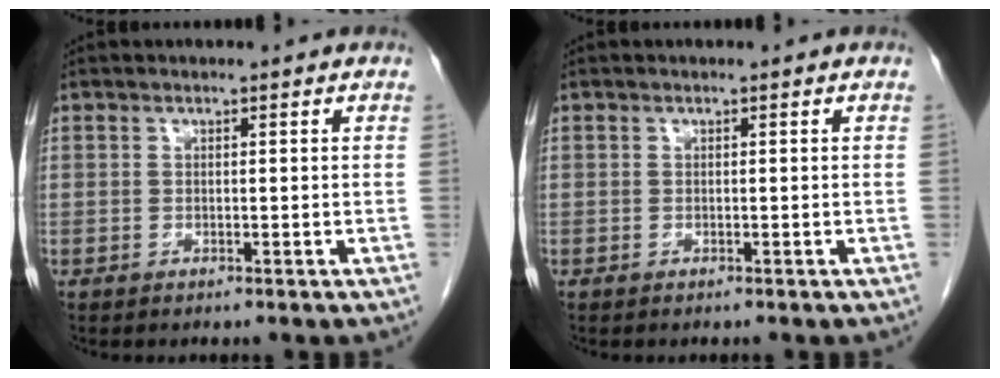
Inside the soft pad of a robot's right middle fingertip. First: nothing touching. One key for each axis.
{"total": 0.0}